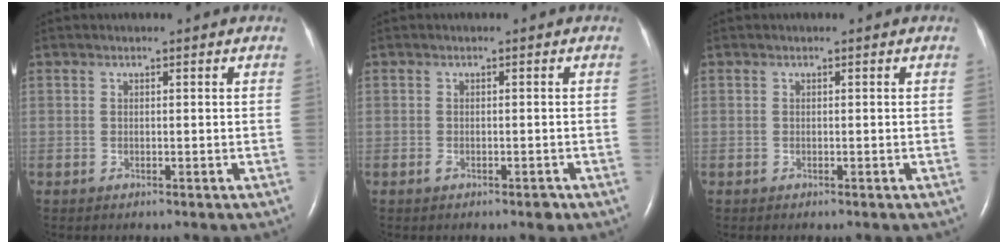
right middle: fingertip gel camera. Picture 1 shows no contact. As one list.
[{"total": 1.7, "force": [-1.0, 0.7, 1.2], "torque": [-0.018, 0.000, -0.012]}, {"total": 0.0}]